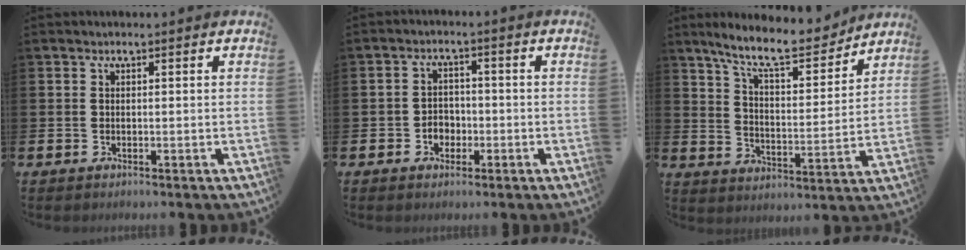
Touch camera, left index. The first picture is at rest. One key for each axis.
{"total": 2.9, "fx": -1.2, "fy": 2.4, "fz": 1.1, "tx": -0.013, "ty": 0.000, "tz": -0.030}
{"total": 10.5, "fx": 9.3, "fy": 2.1, "fz": 4.4, "tx": -0.110, "ty": -0.055, "tz": 0.161}